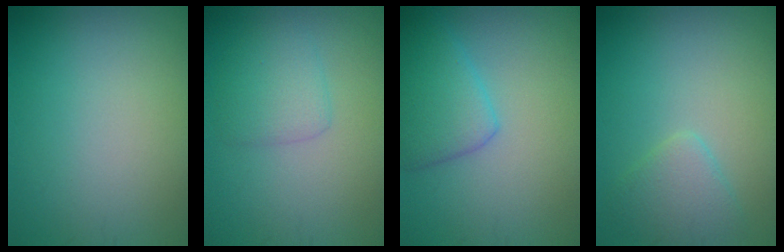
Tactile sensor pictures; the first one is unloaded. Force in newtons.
{"total": 2.4, "press": 2.4, "slide": 0.1}
{"total": 3.8, "press": 3.8, "slide": 0.1}
{"total": 2.5, "press": 2.5, "slide": 0.2}